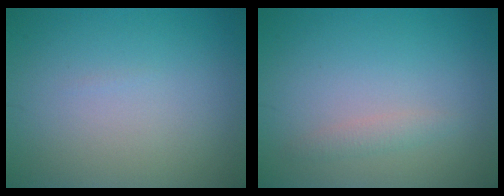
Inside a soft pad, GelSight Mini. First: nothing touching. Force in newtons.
{"total": 1.1, "press": 1.1, "slide": 0.0}